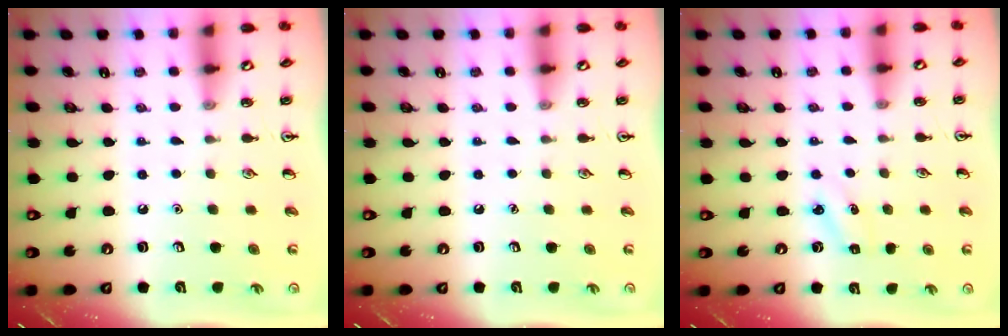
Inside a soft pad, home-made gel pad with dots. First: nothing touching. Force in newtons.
{"total": 0.0}
{"total": 2.5, "press": 2.3, "slide": 0.9}